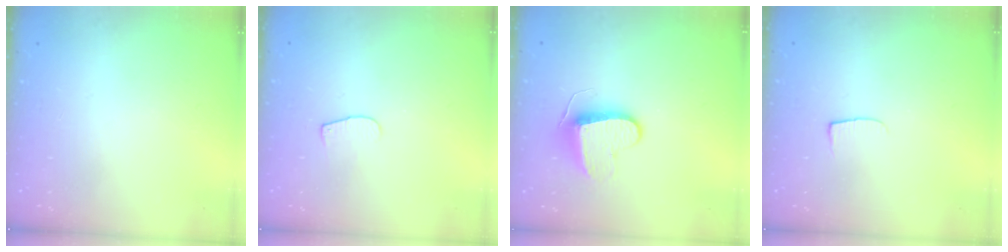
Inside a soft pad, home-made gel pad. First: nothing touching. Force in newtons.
{"total": 4.8, "press": 4.8, "slide": 0.4}
{"total": 9.0, "press": 9.0, "slide": 0.3}
{"total": 4.2, "press": 4.1, "slide": 0.5}